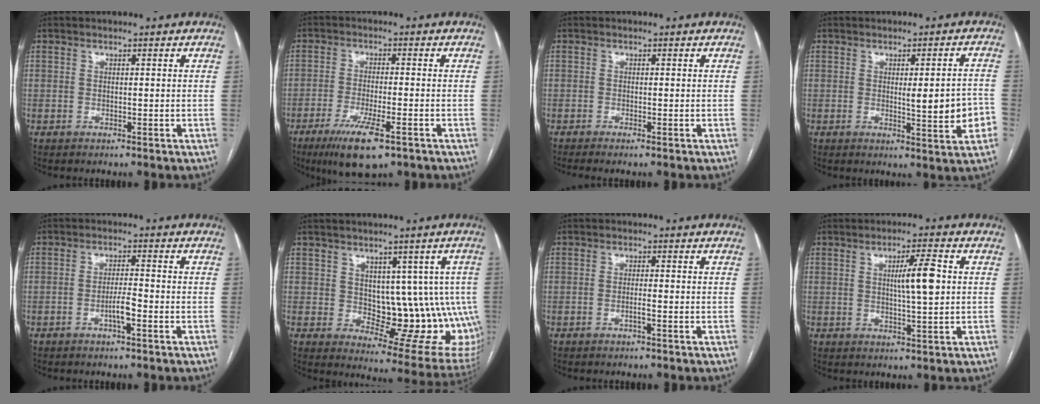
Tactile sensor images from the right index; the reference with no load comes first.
{"total": 9.2, "force": [-5.5, 1.6, 7.2], "torque": [-0.129, -0.021, -0.089]}
{"total": 1.3, "force": [-1.0, -0.1, 0.8], "torque": [-0.015, -0.002, -0.017]}
{"total": 7.7, "force": [-1.3, 1.2, 7.5], "torque": [-0.089, 0.001, -0.015]}
{"total": 3.2, "force": [-1.4, 0.2, 2.9], "torque": [-0.053, 0.000, -0.026]}
{"total": 13.7, "force": [0.8, 7.1, 11.6], "torque": [-0.120, 0.006, 0.029]}
{"total": 1.2, "force": [-0.6, -0.1, 1.1], "torque": [-0.021, 0.001, -0.011]}
{"total": 6.0, "force": [1.0, 0.4, 6.0], "torque": [-0.098, 0.004, 0.015]}